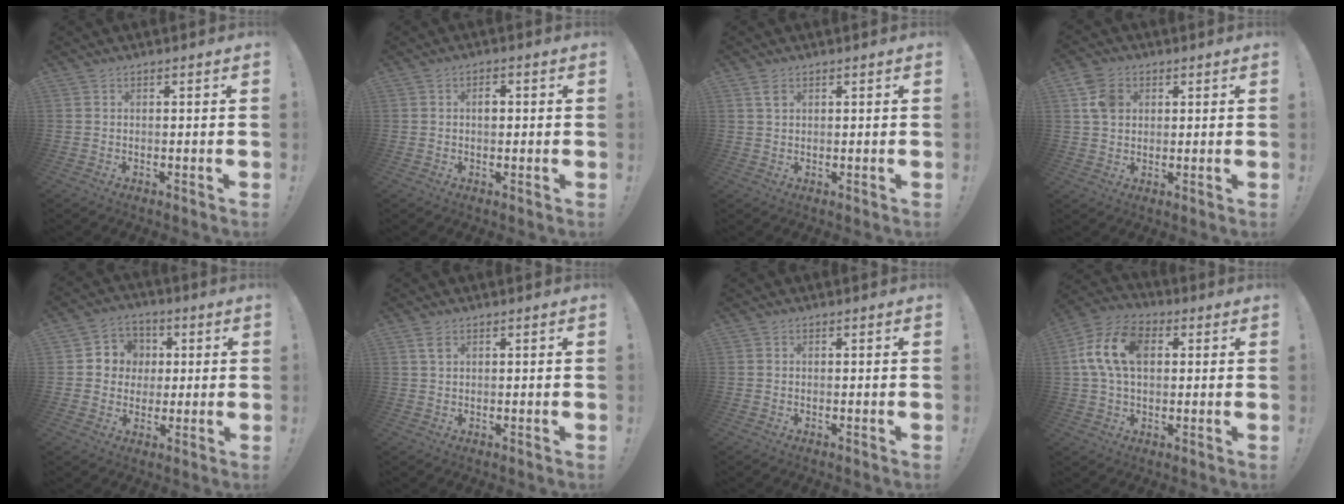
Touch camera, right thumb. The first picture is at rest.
{"total": 2.3, "force": [0.3, 1.6, 1.7], "torque": [-0.020, 0.001, 0.000]}
{"total": 2.2, "force": [1.2, 1.2, 1.4], "torque": [-0.014, -0.006, 0.020]}
{"total": 7.2, "force": [2.1, 5.7, 3.9], "torque": [-0.072, 0.005, 0.043]}
{"total": 8.2, "force": [0.2, 8.0, 1.7], "torque": [-0.023, 0.005, 0.011]}
{"total": 2.5, "force": [1.3, 1.3, 1.7], "torque": [-0.028, -0.001, 0.022]}
{"total": 0.0}
{"total": 15.0, "force": [3.1, 9.9, 10.9], "torque": [-0.212, 0.011, 0.057]}